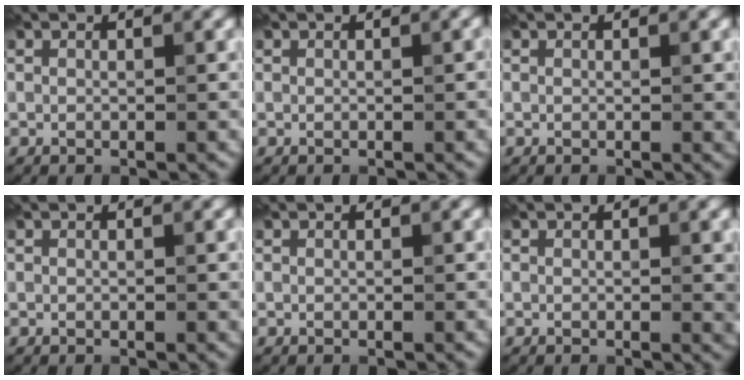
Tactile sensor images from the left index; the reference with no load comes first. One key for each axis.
{"total": 0.0}
{"total": 0.6, "fx": 0.0, "fy": 0.1, "fz": 0.6, "tx": -0.005, "ty": -0.001, "tz": -0.001}
{"total": 0.0}
{"total": 0.0}
{"total": 1.2, "fx": 0.1, "fy": 0.2, "fz": 1.2, "tx": -0.012, "ty": -0.003, "tz": -0.002}